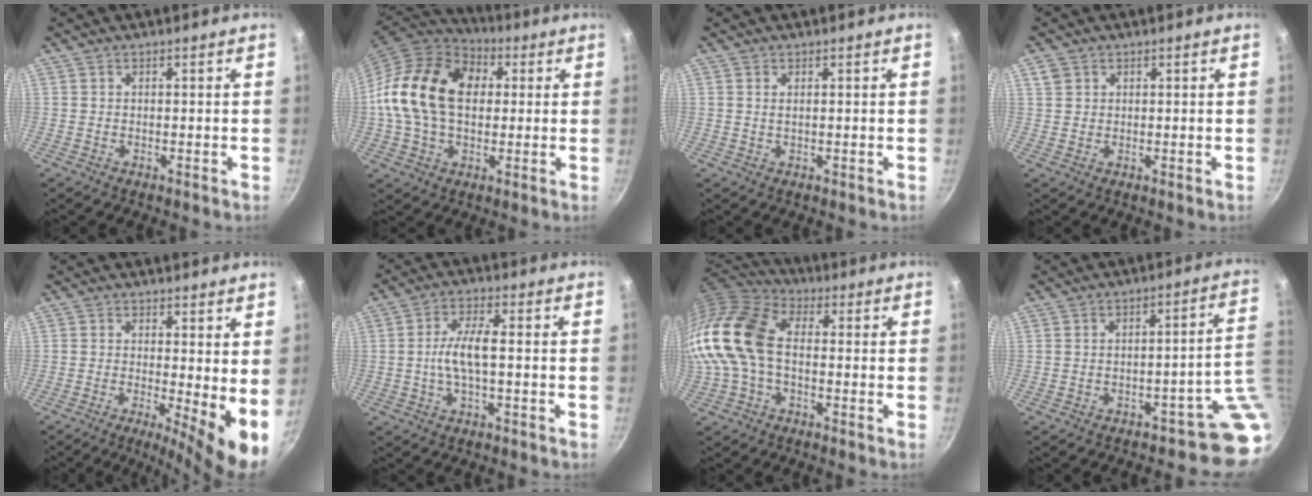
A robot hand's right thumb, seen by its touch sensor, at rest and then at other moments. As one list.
[{"total": 20.0, "force": [2.5, 14.0, 14.1], "torque": [-0.235, 0.024, 0.031]}, {"total": 1.0, "force": [0.4, 0.5, 0.9], "torque": [-0.016, 0.000, 0.006]}, {"total": 2.7, "force": [1.1, 2.2, 1.0], "torque": [-0.010, 0.004, 0.022]}, {"total": 8.6, "force": [-0.5, 2.0, 8.4], "torque": [-0.115, -0.017, -0.008]}, {"total": 6.7, "force": [-0.5, 2.2, 6.3], "torque": [-0.127, 0.020, -0.015]}, {"total": 16.8, "force": [-0.4, 10.7, 13.0], "torque": [-0.266, 0.028, -0.024]}, {"total": 7.1, "force": [-2.4, 3.0, 6.0], "torque": [-0.018, 0.032, -0.031]}]